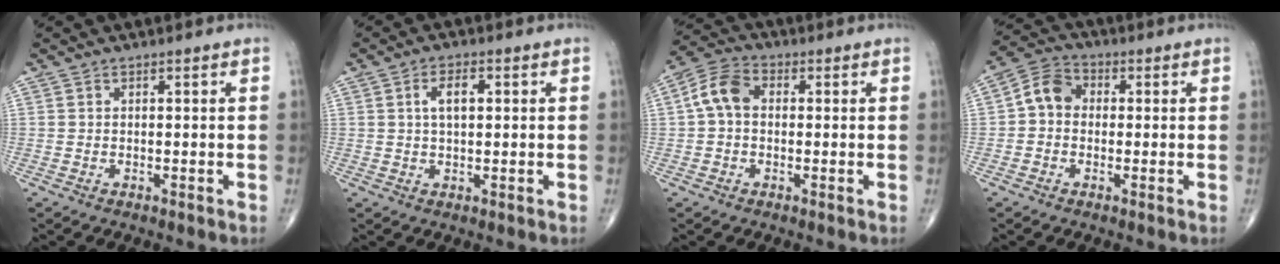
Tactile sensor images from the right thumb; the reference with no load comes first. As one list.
[{"total": 4.5, "force": [1.1, 2.2, 3.8], "torque": [-0.069, 0.004, 0.018]}, {"total": 6.9, "force": [0.5, 4.8, 4.9], "torque": [-0.092, 0.023, -0.001]}, {"total": 6.2, "force": [-0.1, 5.1, 3.6], "torque": [-0.051, 0.023, -0.015]}]